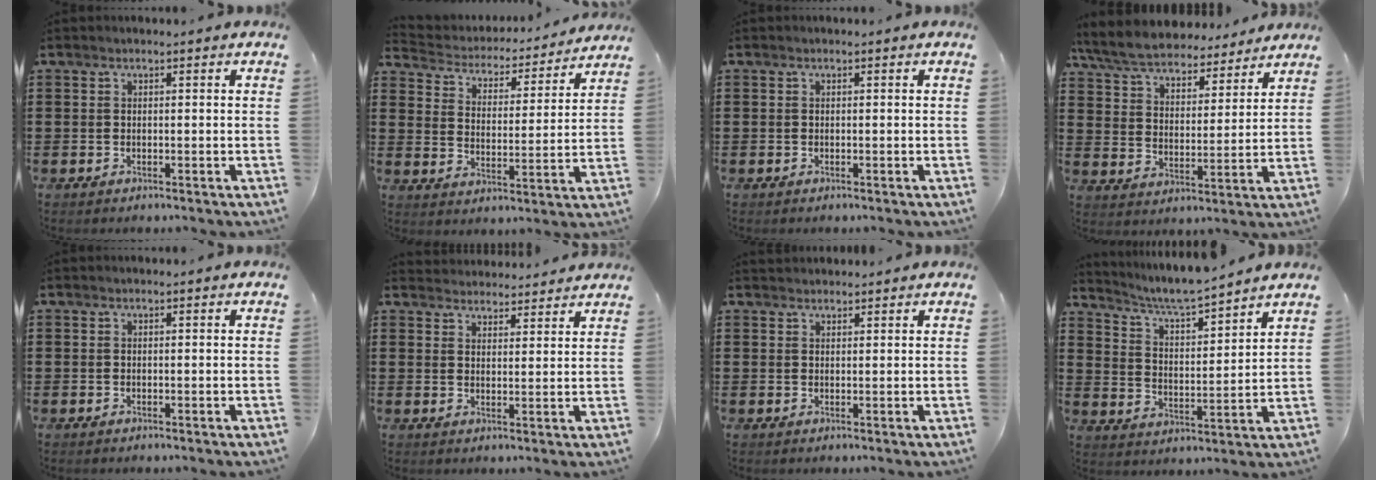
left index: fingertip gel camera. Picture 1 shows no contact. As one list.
[{"total": 3.2, "force": [3.2, 0.6, 0.0], "torque": [-0.024, -0.028, 0.045]}, {"total": 0.0}, {"total": 7.1, "force": [6.6, 1.1, 2.1], "torque": [-0.071, -0.037, 0.117]}, {"total": 0.0}, {"total": 3.2, "force": [3.1, 0.3, -0.3], "torque": [-0.005, -0.012, 0.059]}, {"total": 1.3, "force": [1.3, 0.3, -0.1], "torque": [-0.001, 0.001, 0.026]}, {"total": 5.5, "force": [5.2, -0.1, 1.7], "torque": [-0.058, -0.036, 0.083]}]